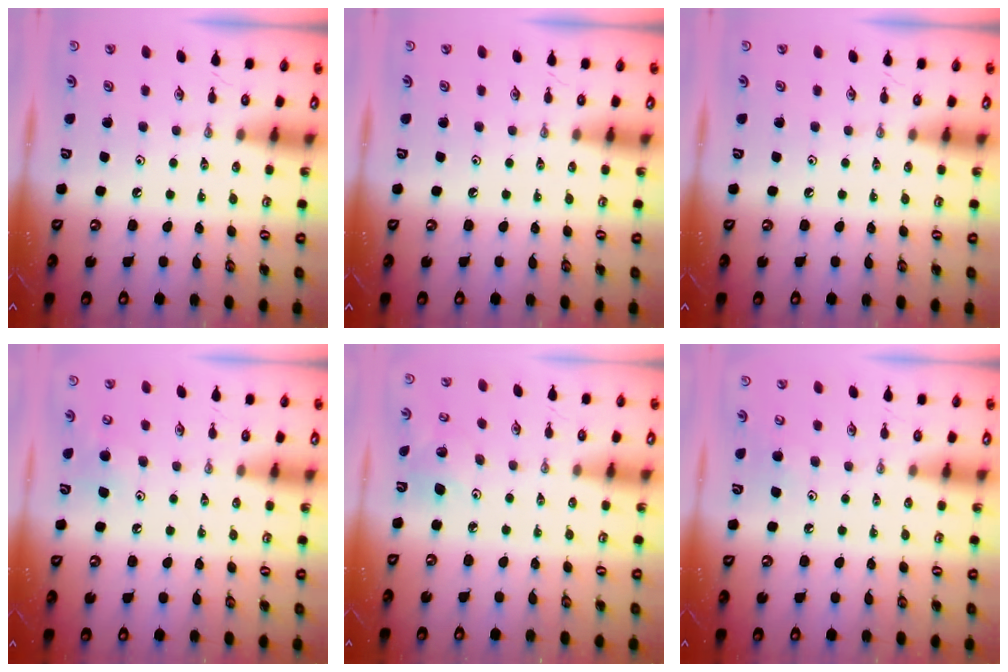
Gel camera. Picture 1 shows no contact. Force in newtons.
{"total": 0.0}
{"total": 0.0}
{"total": 7.8, "press": 7.7, "slide": 1.5}
{"total": 3.8, "press": 3.5, "slide": 1.6}
{"total": 5.6, "press": 5.5, "slide": 0.7}